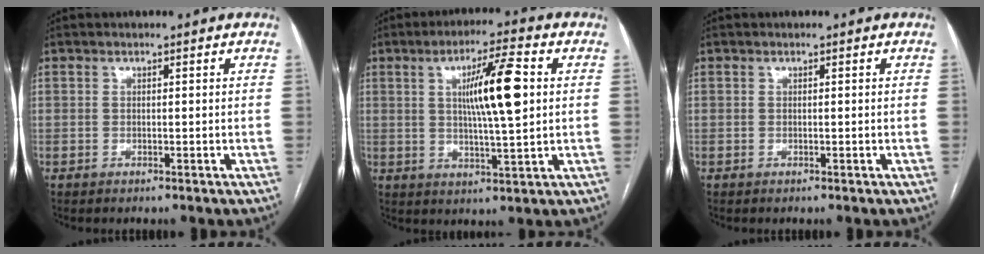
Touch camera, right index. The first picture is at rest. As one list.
[{"total": 10.5, "force": [2.0, 0.8, 10.2], "torque": [-0.174, 0.003, 0.035]}, {"total": 0.0}]